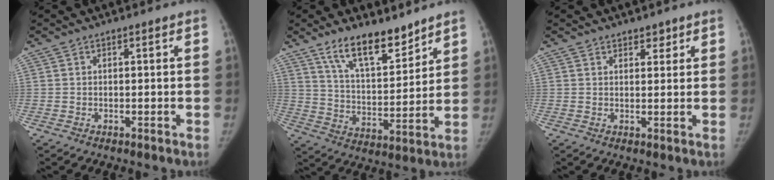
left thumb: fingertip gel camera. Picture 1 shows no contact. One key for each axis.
{"total": 13.2, "fx": 9.9, "fy": 4.7, "fz": 7.4, "tx": -0.097, "ty": -0.071, "tz": 0.180}
{"total": 2.2, "fx": 1.6, "fy": 1.3, "fz": 0.7, "tx": 0.009, "ty": -0.010, "tz": 0.021}